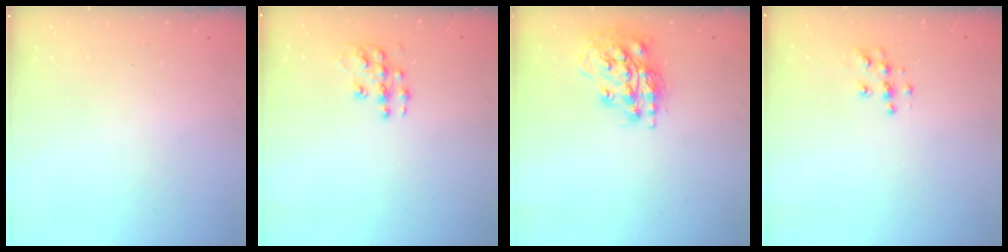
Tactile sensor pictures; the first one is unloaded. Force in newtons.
{"total": 8.9, "press": 8.8, "slide": 0.6}
{"total": 16.3, "press": 16.2, "slide": 1.1}
{"total": 7.6, "press": 7.6, "slide": 0.4}